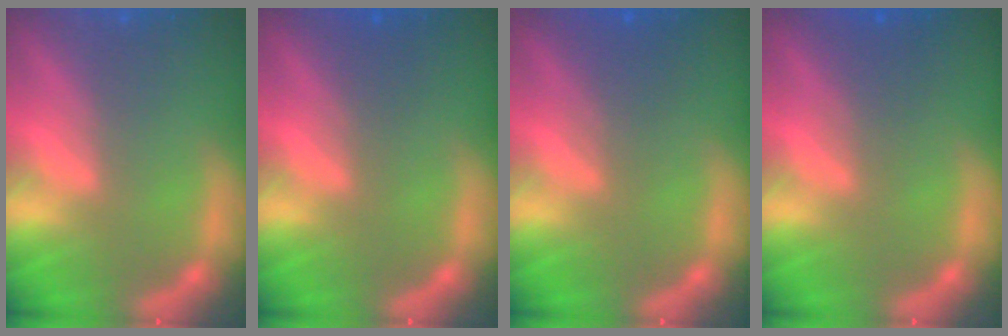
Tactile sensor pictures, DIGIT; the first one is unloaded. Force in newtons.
{"total": 1.5}
{"total": 2.4}
{"total": 1.9}